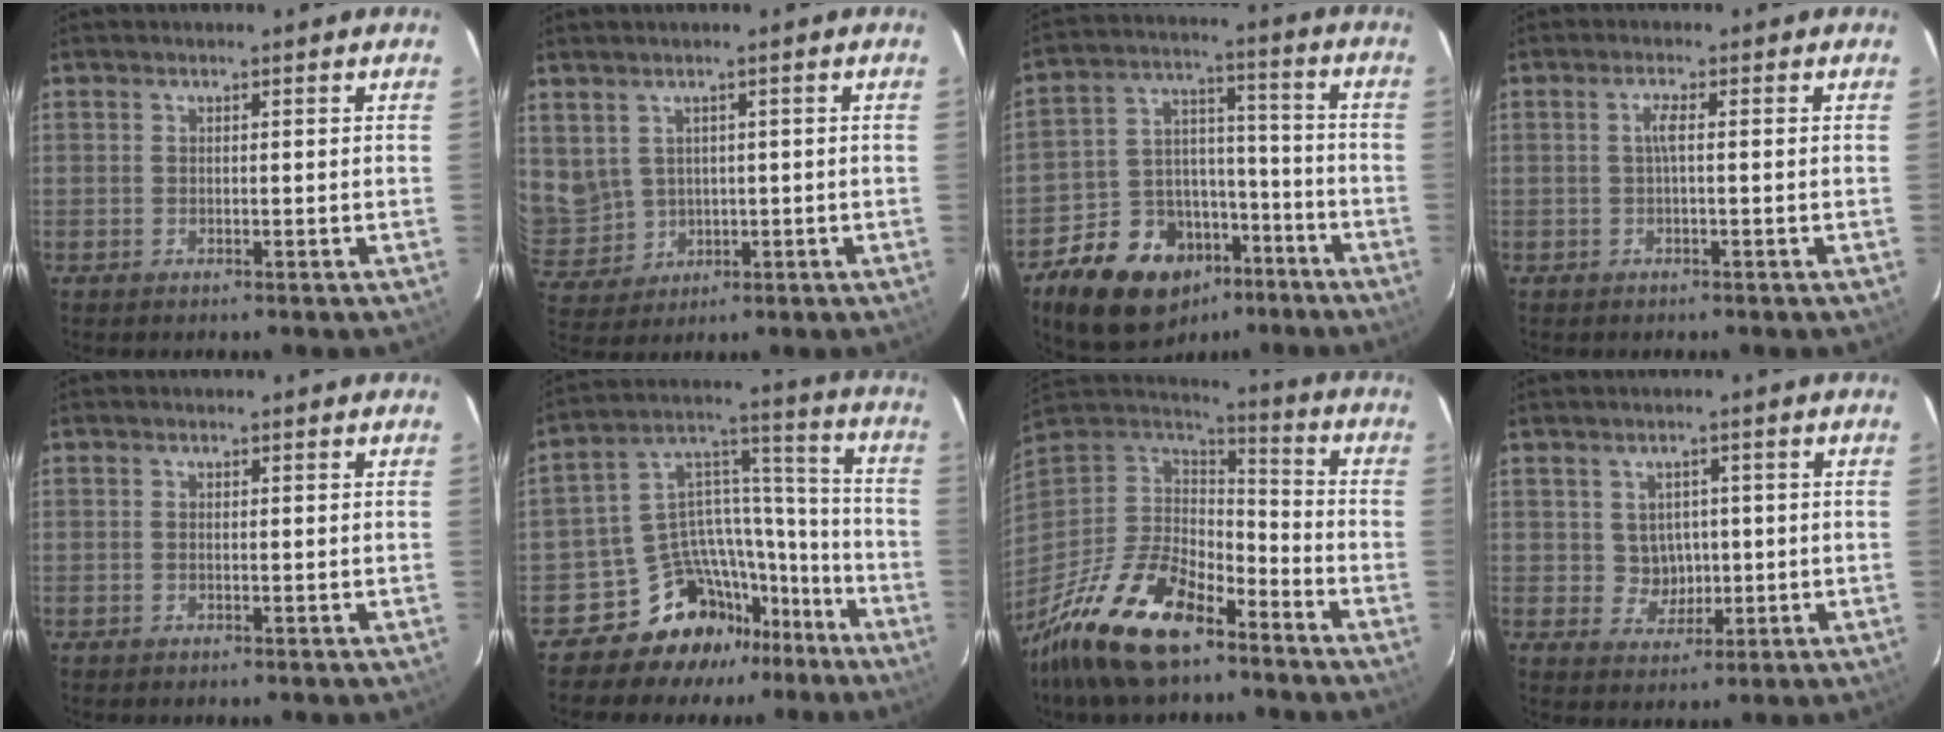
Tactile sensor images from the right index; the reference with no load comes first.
{"total": 8.1, "force": [2.5, 7.2, 2.7], "torque": [-0.068, 0.008, 0.079]}
{"total": 17.8, "force": [-10.8, 12.1, 7.4], "torque": [-0.166, 0.048, -0.155]}
{"total": 1.5, "force": [0.0, 0.0, 1.5], "torque": [-0.028, 0.005, 0.000]}
{"total": 0.0}
{"total": 15.9, "force": [-13.0, 8.4, 3.6], "torque": [-0.063, 0.079, -0.207]}
{"total": 23.2, "force": [-15.3, 10.3, 14.0], "torque": [-0.300, -0.018, -0.273]}
{"total": 4.2, "force": [0.3, 4.1, 1.0], "torque": [-0.021, 0.012, 0.014]}